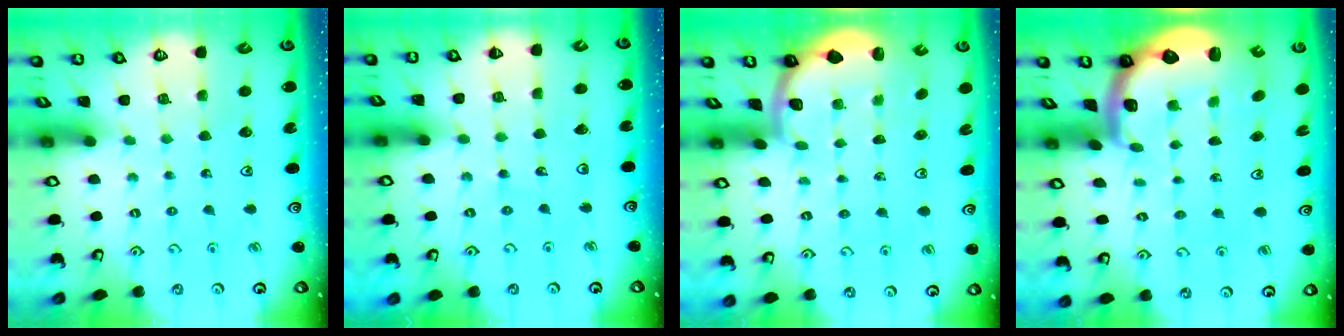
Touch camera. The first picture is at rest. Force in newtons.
{"total": 2.5, "press": 2.5, "slide": 0.2}
{"total": 1.7, "press": 1.7, "slide": 0.3}
{"total": 2.8, "press": 2.5, "slide": 1.4}